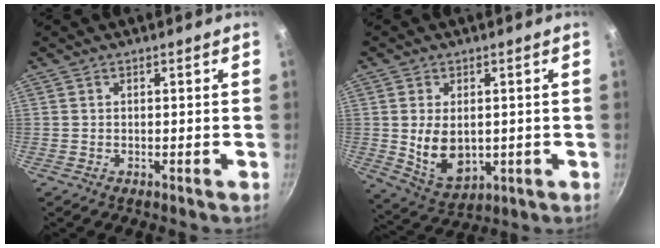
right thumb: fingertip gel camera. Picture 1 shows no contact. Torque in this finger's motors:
{"motor_torque": [-0.76, 0.67, 0.45, 0.69, 0.06]}